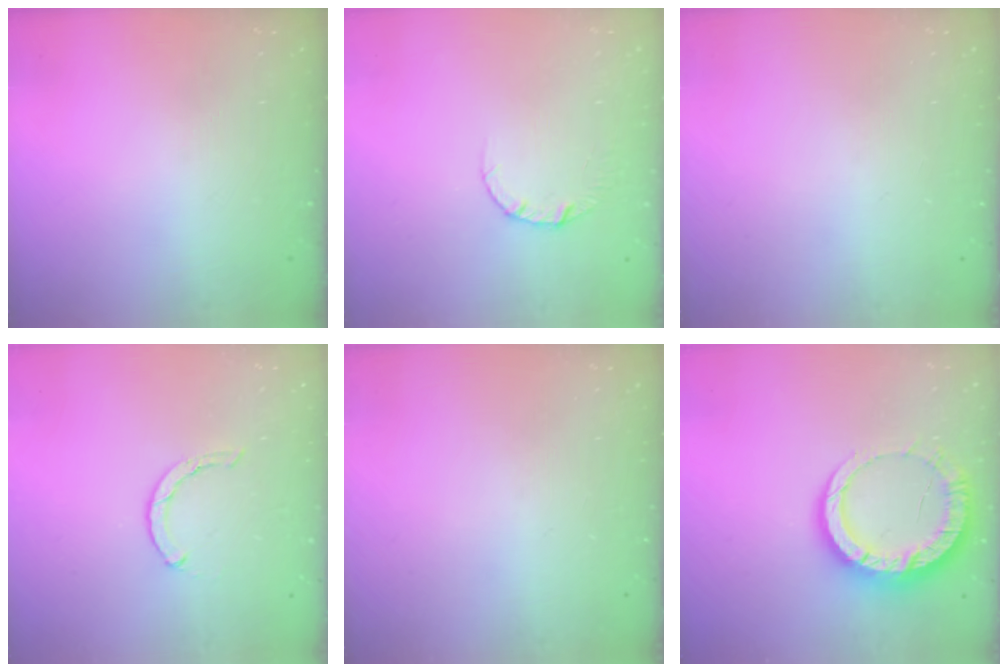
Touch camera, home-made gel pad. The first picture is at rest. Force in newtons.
{"total": 3.4, "press": 3.4, "slide": 0.4}
{"total": 0.0}
{"total": 0.7, "press": 0.6, "slide": 0.2}
{"total": 0.0}
{"total": 14.4, "press": 14.3, "slide": 1.4}